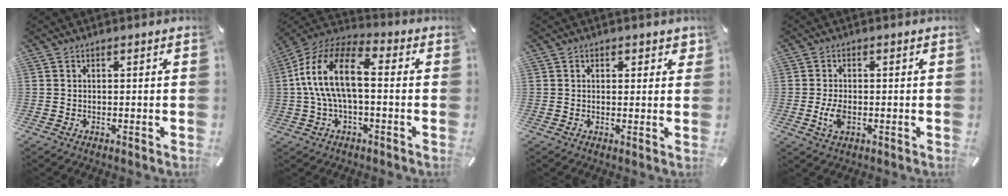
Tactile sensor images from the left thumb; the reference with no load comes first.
{"total": 15.2, "force": [0.2, 7.9, 13.0], "torque": [-0.272, 0.010, 0.000]}
{"total": 1.8, "force": [0.7, 1.4, 0.9], "torque": [0.005, -0.005, 0.006]}
{"total": 4.3, "force": [-0.8, 2.4, 3.5], "torque": [-0.087, -0.006, -0.019]}